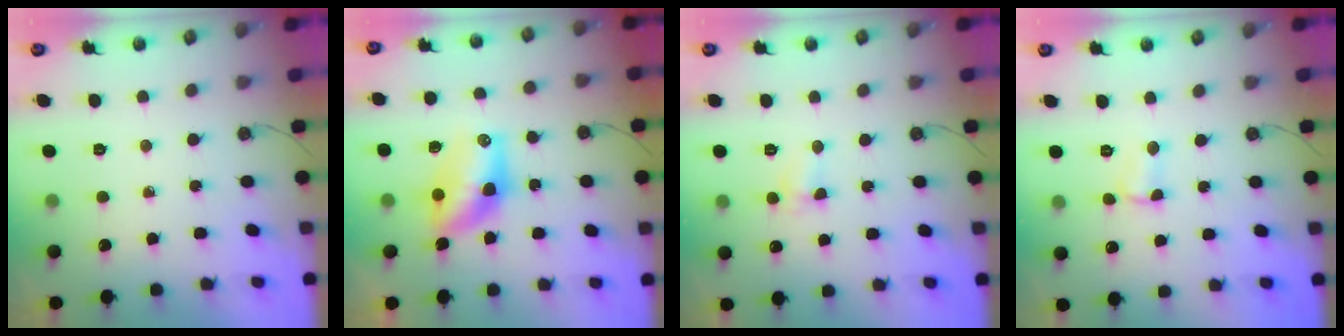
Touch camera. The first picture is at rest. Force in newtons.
{"total": 9.9, "press": 9.1, "slide": 3.9}
{"total": 5.3, "press": 5.2, "slide": 0.5}
{"total": 4.4, "press": 4.4, "slide": 0.6}